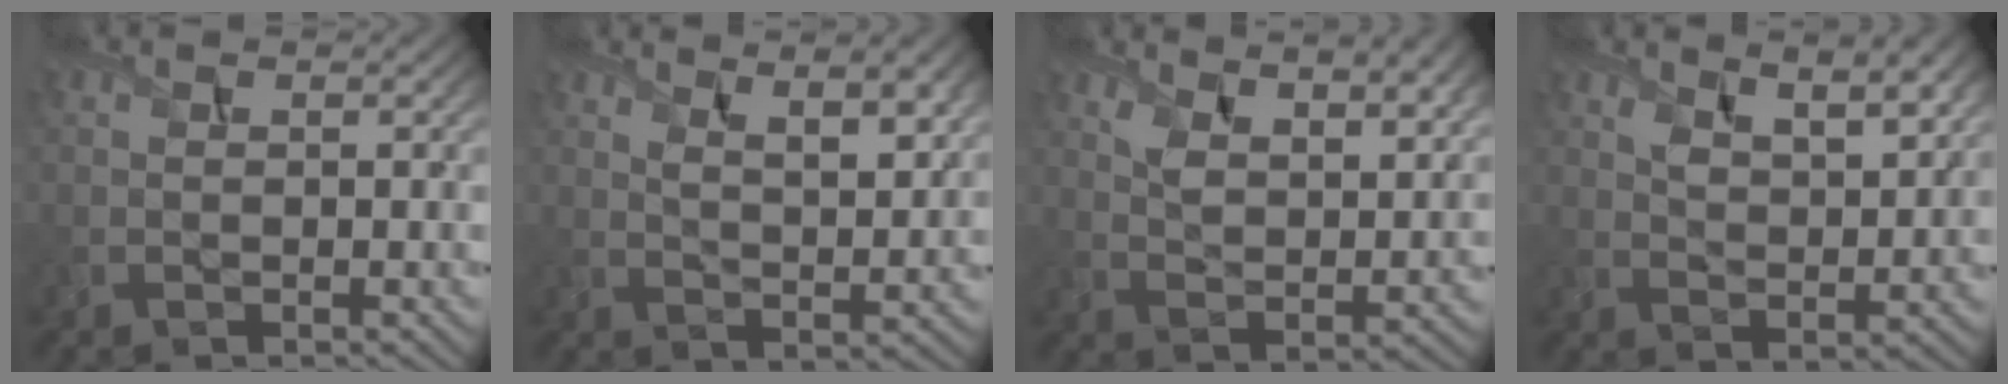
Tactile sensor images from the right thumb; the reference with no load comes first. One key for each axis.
{"total": 7.6, "fx": 4.9, "fy": 2.3, "fz": 5.2, "tx": -0.079, "ty": 0.000, "tz": 0.077}
{"total": 10.4, "fx": 7.2, "fy": 3.9, "fz": 6.5, "tx": -0.124, "ty": -0.001, "tz": 0.118}
{"total": 7.1, "fx": 4.9, "fy": 2.3, "fz": 4.6, "tx": -0.080, "ty": -0.007, "tz": 0.085}